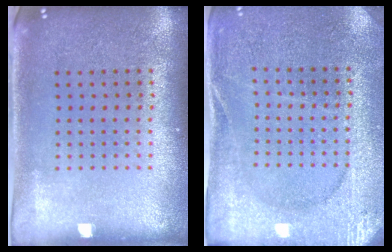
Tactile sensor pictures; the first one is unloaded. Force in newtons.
{"total": 2.7, "press": 2.7, "slide": 0.3}